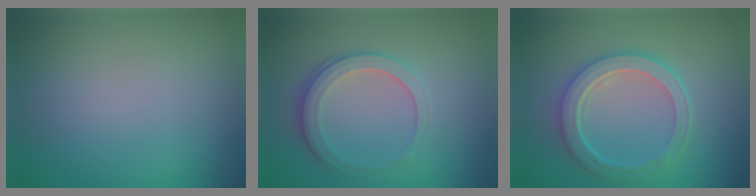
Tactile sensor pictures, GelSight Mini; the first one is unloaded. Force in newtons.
{"total": 3.8, "press": 2.7, "slide": 2.7}
{"total": 5.3, "press": 4.1, "slide": 3.4}